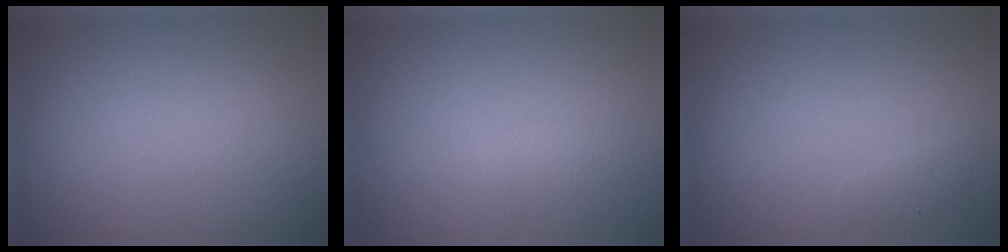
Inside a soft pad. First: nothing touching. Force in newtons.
{"total": 1.1, "press": 1.1, "slide": 0.1}
{"total": 0.8, "press": 0.8, "slide": 0.1}